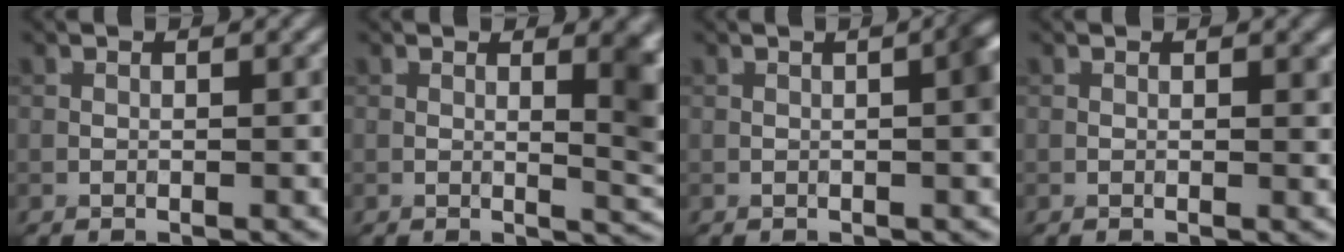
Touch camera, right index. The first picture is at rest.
{"total": 4.7, "force": [0.8, 1.5, 4.4], "torque": [-0.038, 0.000, 0.014]}
{"total": 2.5, "force": [0.0, 0.6, 2.4], "torque": [-0.026, 0.007, 0.003]}
{"total": 0.8, "force": [0.4, 0.5, 0.5], "torque": [-0.004, -0.002, 0.004]}